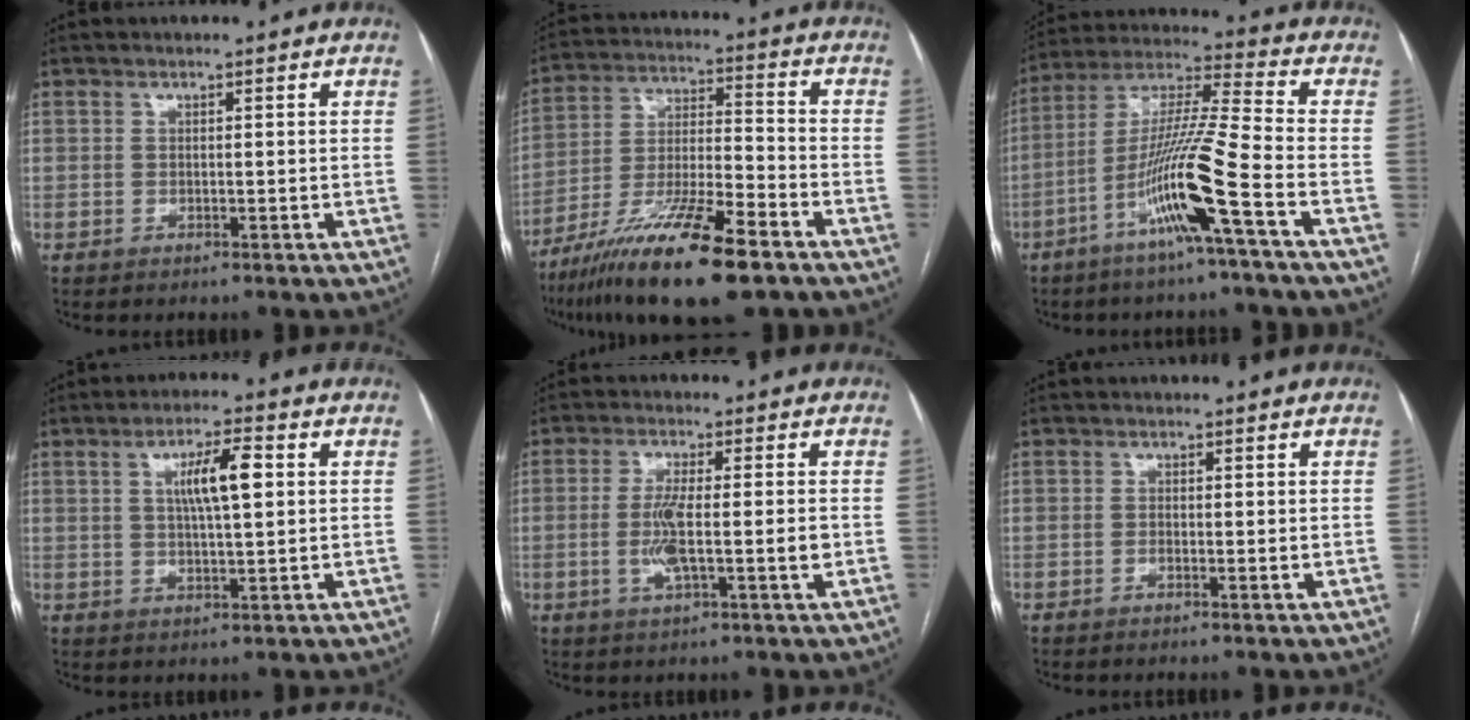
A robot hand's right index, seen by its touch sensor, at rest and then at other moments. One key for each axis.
{"total": 17.8, "fx": -11.4, "fy": 2.2, "fz": 13.5, "tx": -0.252, "ty": -0.033, "tz": -0.205}
{"total": 13.8, "fx": -6.2, "fy": -1.6, "fz": 12.2, "tx": -0.242, "ty": -0.003, "tz": -0.121}
{"total": 6.8, "fx": 1.7, "fy": 1.1, "fz": 6.5, "tx": -0.115, "ty": 0.010, "tz": 0.031}
{"total": 6.9, "fx": -1.0, "fy": 0.7, "fz": 6.8, "tx": -0.133, "ty": -0.002, "tz": -0.020}
{"total": 0.9, "fx": -0.3, "fy": 0.2, "fz": 0.9, "tx": -0.015, "ty": 0.001, "tz": -0.006}